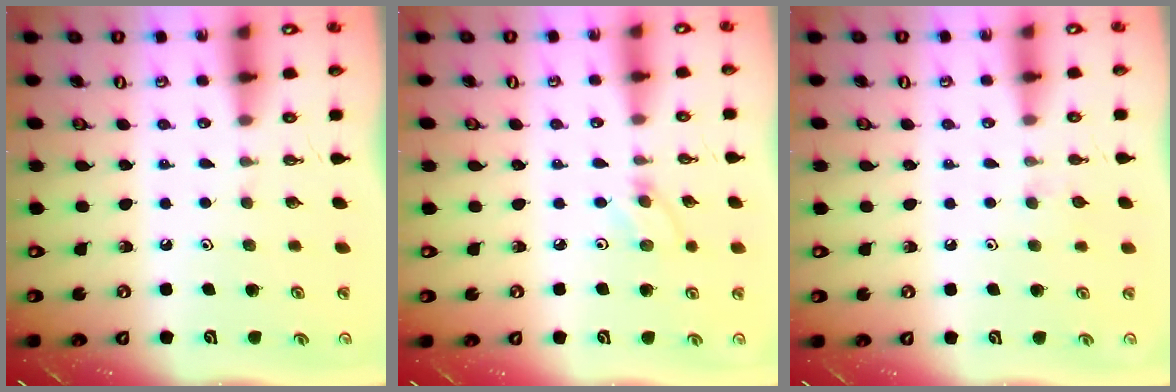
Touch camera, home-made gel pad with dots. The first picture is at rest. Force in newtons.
{"total": 3.8, "press": 3.8, "slide": 0.4}
{"total": 4.4, "press": 4.4, "slide": 0.6}